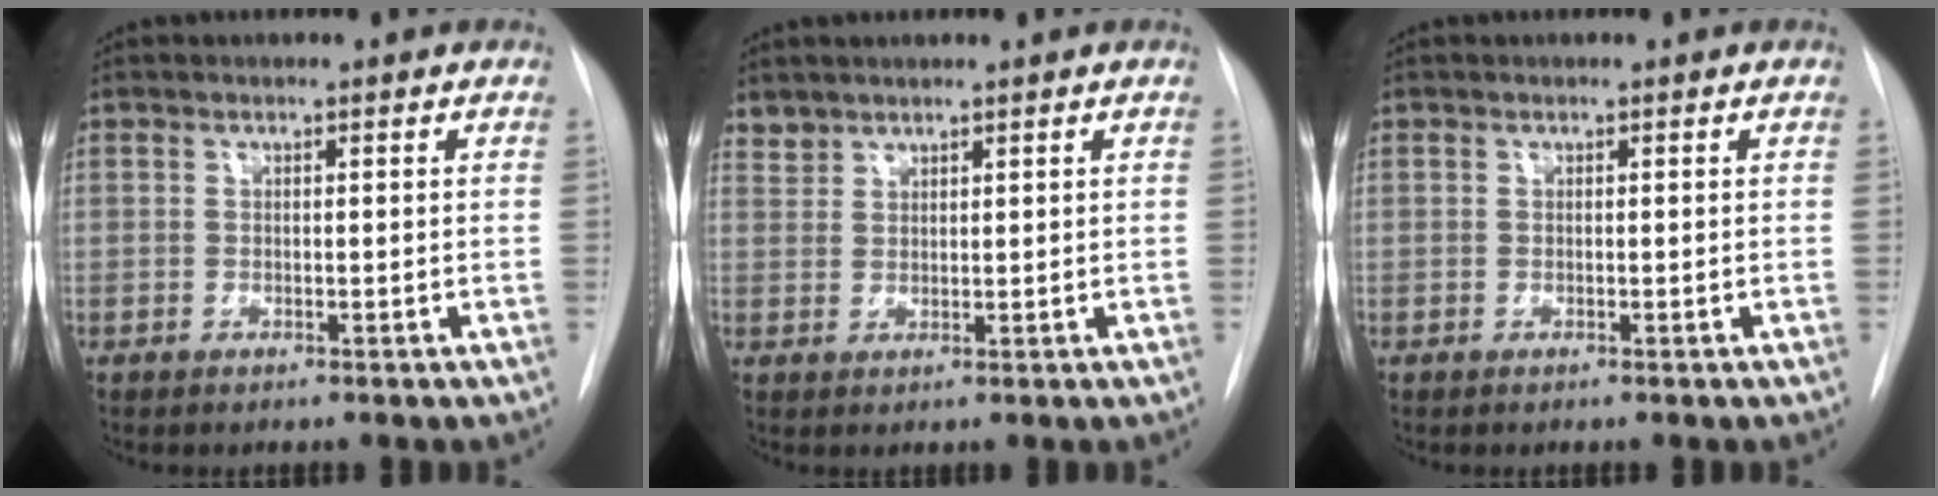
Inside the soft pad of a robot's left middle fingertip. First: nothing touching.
{"total": 1.9, "force": [1.7, 0.6, -0.3], "torque": [0.007, 0.008, 0.035]}
{"total": 0.0}